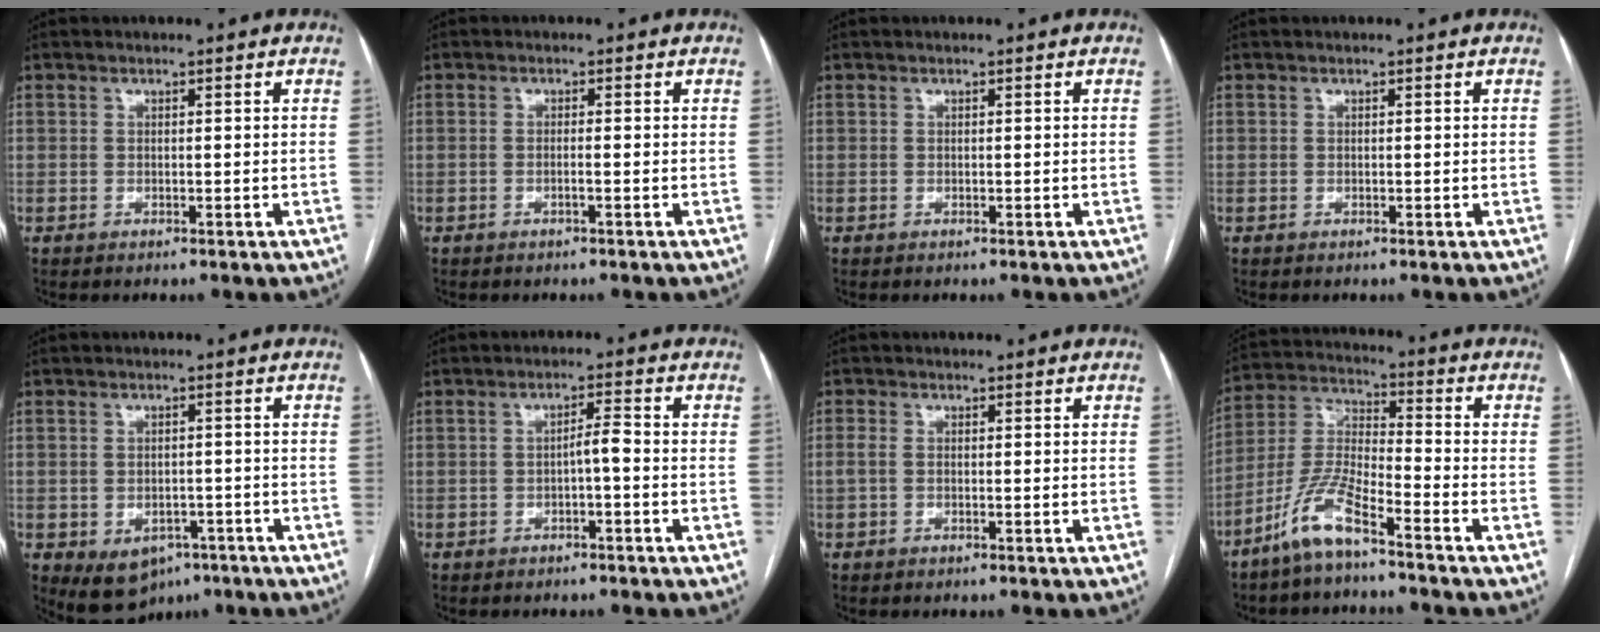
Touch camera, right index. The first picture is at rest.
{"total": 0.9, "force": [-0.4, -0.1, 0.8], "torque": [-0.014, 0.001, -0.008]}
{"total": 0.0}
{"total": 0.0}
{"total": 7.2, "force": [-3.8, 5.1, 3.3], "torque": [-0.052, 0.009, -0.041]}
{"total": 2.5, "force": [-0.8, 0.3, 2.4], "torque": [-0.036, 0.006, -0.013]}
{"total": 1.2, "force": [-0.2, 0.6, 1.0], "torque": [-0.022, 0.003, -0.005]}
{"total": 9.5, "force": [-6.7, 1.1, 6.6], "torque": [-0.149, -0.006, -0.141]}